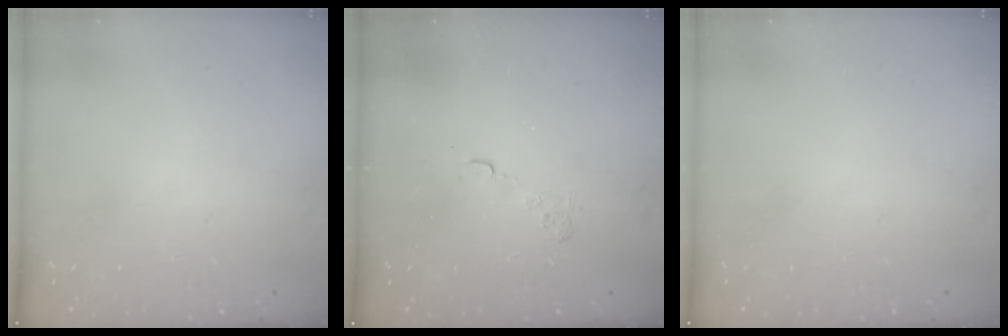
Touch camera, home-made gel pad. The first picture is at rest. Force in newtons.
{"total": 3.1, "press": 2.7, "slide": 1.4}
{"total": 0.0}